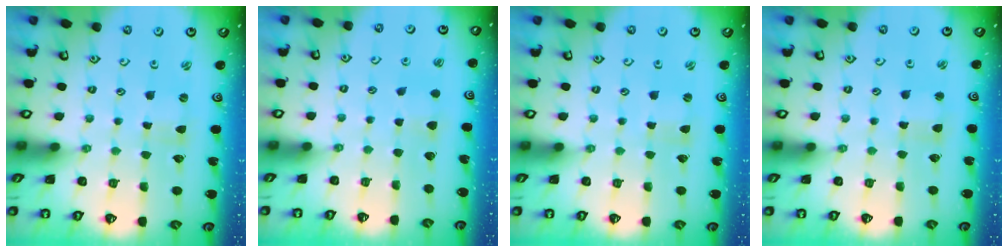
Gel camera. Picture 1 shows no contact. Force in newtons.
{"total": 3.9, "press": 3.9, "slide": 0.5}
{"total": 0.0}
{"total": 3.0, "press": 3.0, "slide": 0.6}